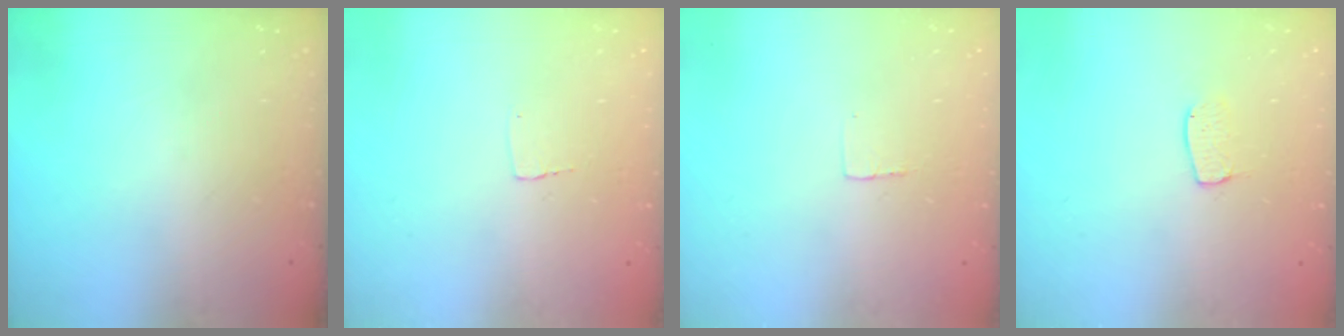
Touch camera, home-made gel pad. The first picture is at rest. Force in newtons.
{"total": 2.3, "press": 2.3, "slide": 0.1}
{"total": 2.3, "press": 2.3, "slide": 0.1}
{"total": 5.7, "press": 5.7, "slide": 0.4}